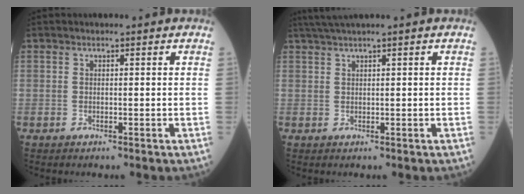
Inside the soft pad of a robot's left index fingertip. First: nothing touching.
{"total": 2.6, "force": [2.0, -0.7, 1.5], "torque": [-0.037, 0.013, 0.045]}